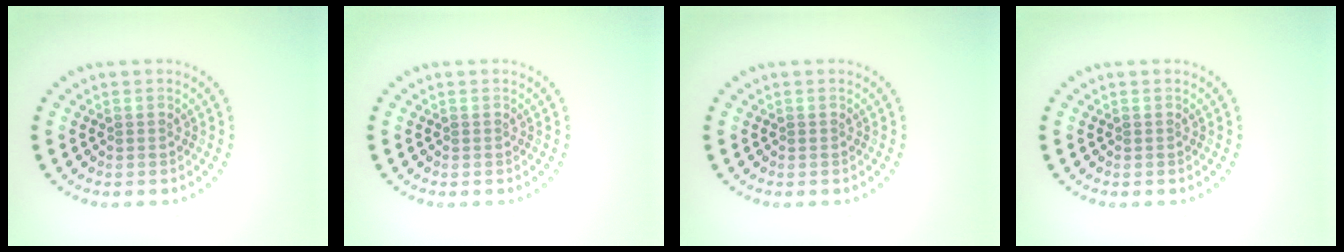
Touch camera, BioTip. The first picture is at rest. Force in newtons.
{"total": 0.0}
{"total": 0.0}
{"total": 0.0}